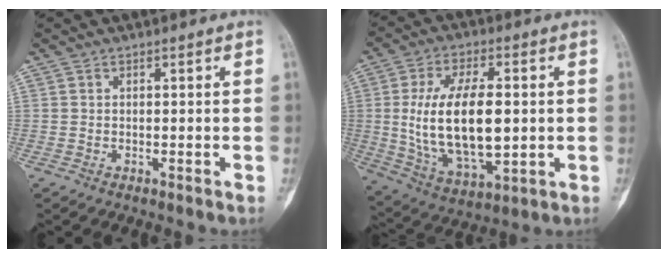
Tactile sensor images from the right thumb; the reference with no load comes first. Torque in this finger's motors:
{"motor_torque": [1.20, 3.81, 1.44, -0.22, 0.57]}